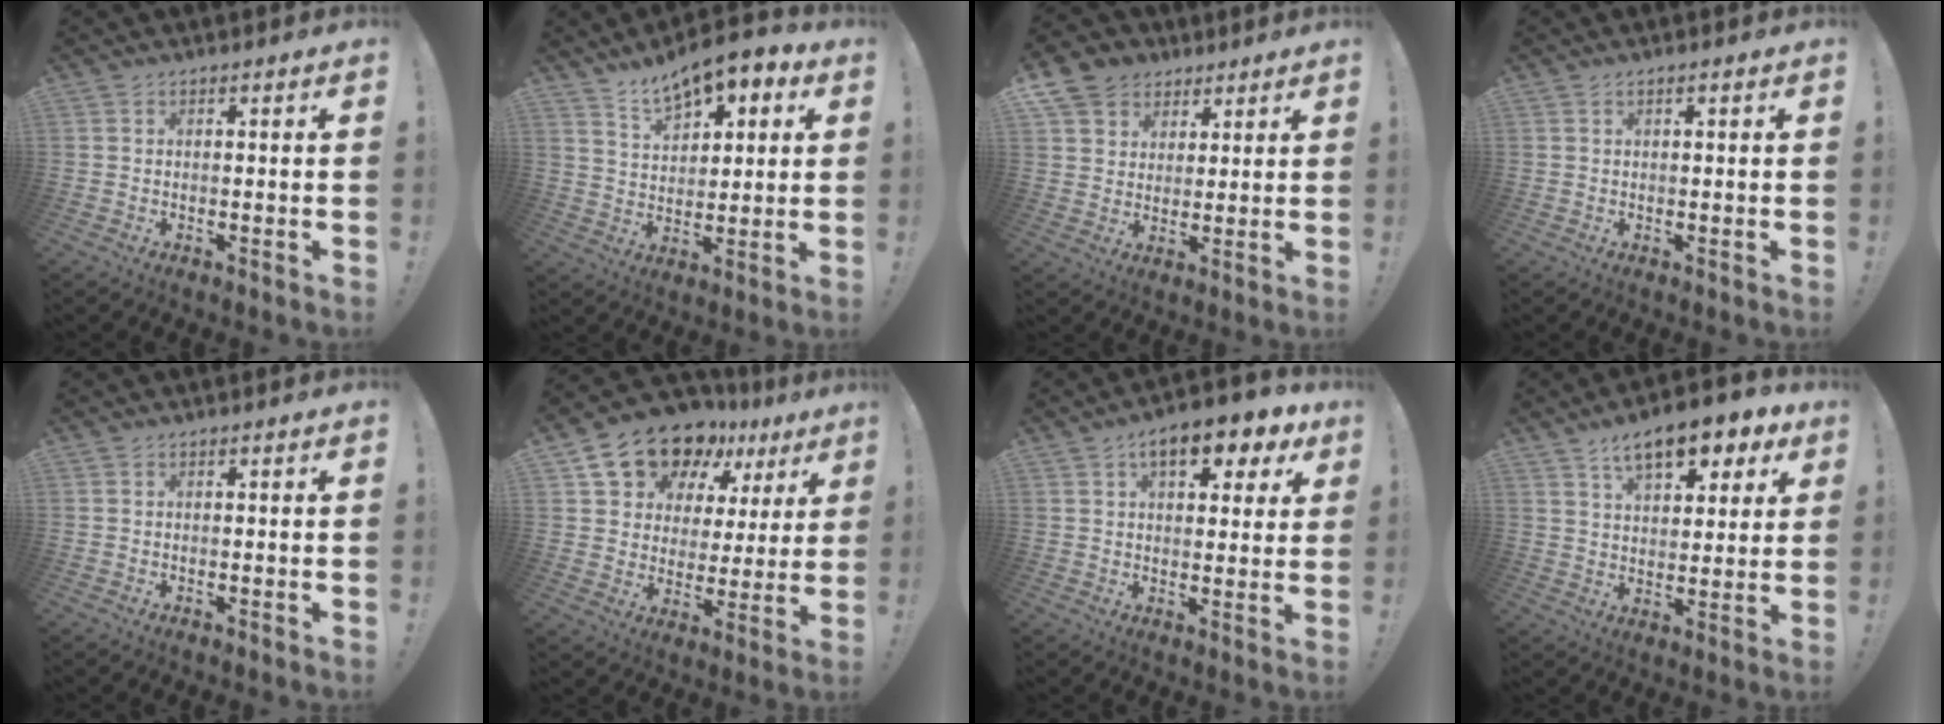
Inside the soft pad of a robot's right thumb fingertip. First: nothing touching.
{"total": 10.7, "force": [8.2, 5.0, 4.7], "torque": [-0.079, -0.053, 0.153]}
{"total": 9.6, "force": [5.1, 7.7, 2.5], "torque": [-0.043, -0.028, 0.103]}
{"total": 0.9, "force": [0.4, 0.1, 0.9], "torque": [-0.024, 0.004, 0.007]}
{"total": 0.0}
{"total": 15.9, "force": [11.3, 9.0, 6.5], "torque": [-0.105, -0.079, 0.207]}
{"total": 11.0, "force": [5.5, 5.2, 7.9], "torque": [-0.106, -0.019, 0.089]}
{"total": 13.0, "force": [7.9, 5.9, 8.5], "torque": [-0.124, -0.041, 0.135]}